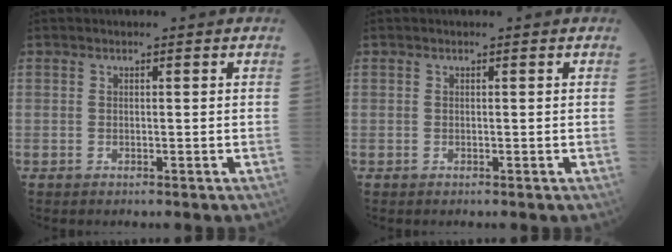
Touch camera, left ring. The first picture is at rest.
{"total": 0.0}